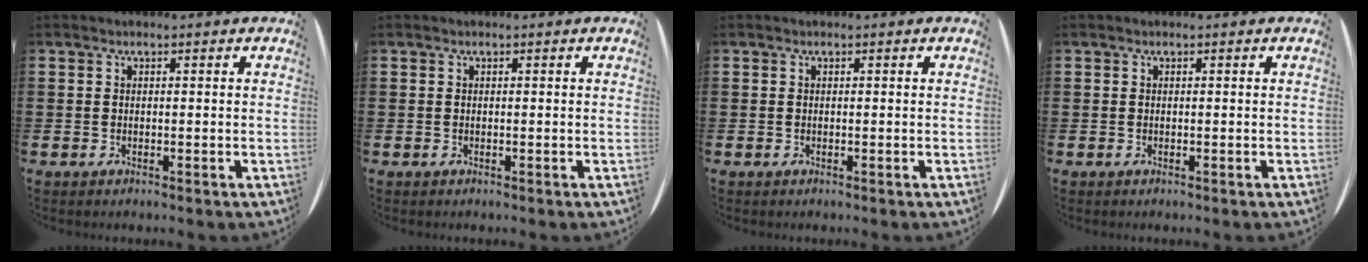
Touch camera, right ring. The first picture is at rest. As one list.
[{"total": 0.0}, {"total": 0.0}, {"total": 0.0}]